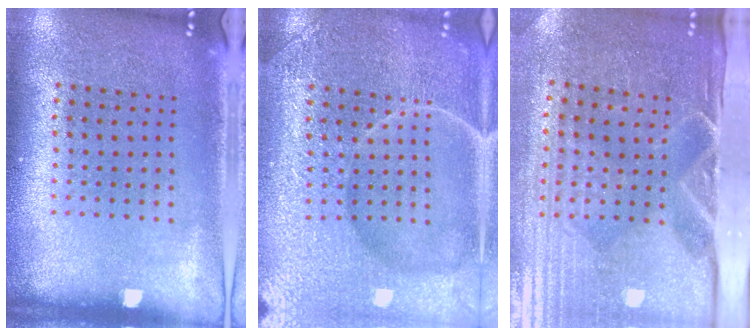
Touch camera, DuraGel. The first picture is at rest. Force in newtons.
{"total": 7.5, "press": 7.4, "slide": 1.0}
{"total": 4.8, "press": 4.2, "slide": 2.4}